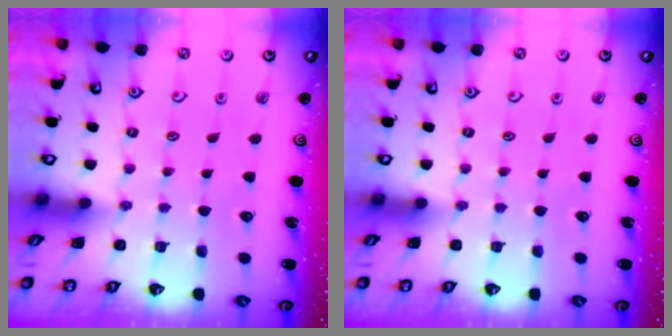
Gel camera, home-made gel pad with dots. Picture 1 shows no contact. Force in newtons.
{"total": 0.0}